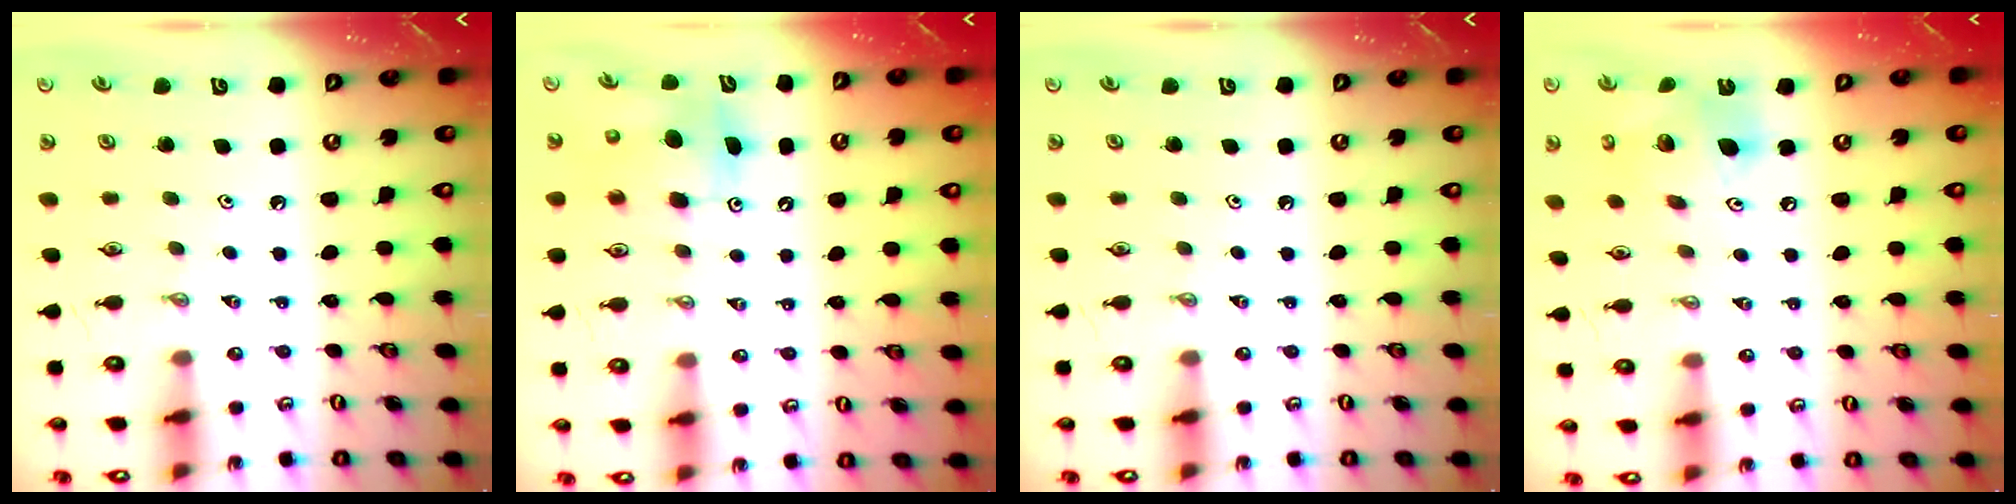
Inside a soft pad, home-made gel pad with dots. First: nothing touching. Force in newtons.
{"total": 8.0, "press": 7.8, "slide": 1.6}
{"total": 0.0}
{"total": 15.9, "press": 15.5, "slide": 3.4}